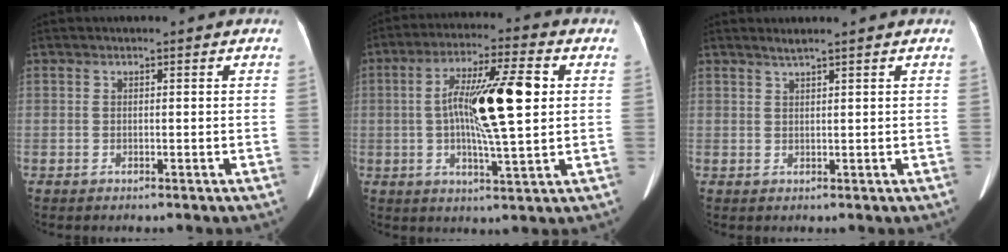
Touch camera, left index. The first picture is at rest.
{"total": 13.8, "force": [1.2, 1.4, 13.7], "torque": [-0.245, 0.009, 0.016]}
{"total": 1.7, "force": [1.4, -0.5, 0.8], "torque": [-0.020, 0.005, 0.031]}